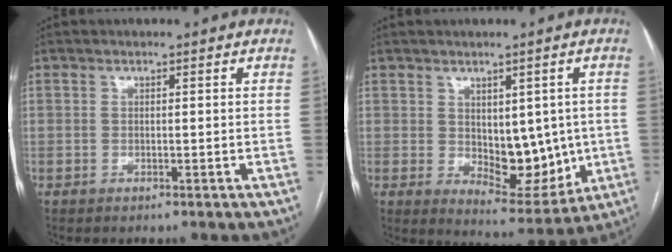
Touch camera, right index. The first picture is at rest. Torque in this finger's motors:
{"motor_torque": [0.68, 0.59, 0.11, 0.02]}